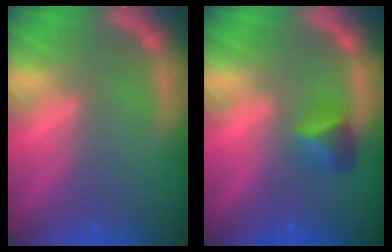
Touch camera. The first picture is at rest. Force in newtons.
{"total": 2.4}